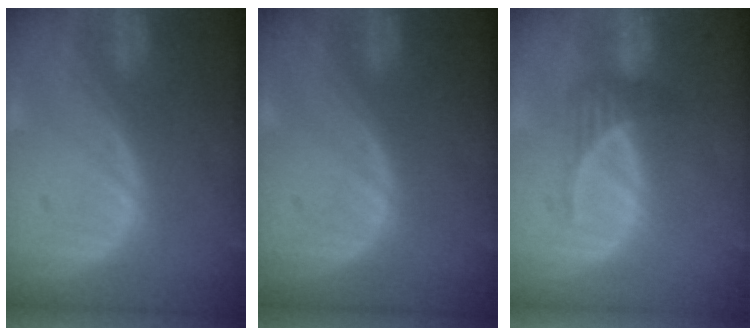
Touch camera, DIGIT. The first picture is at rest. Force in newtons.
{"total": 0.0}
{"total": 2.5, "press": 2.3, "slide": 0.9}